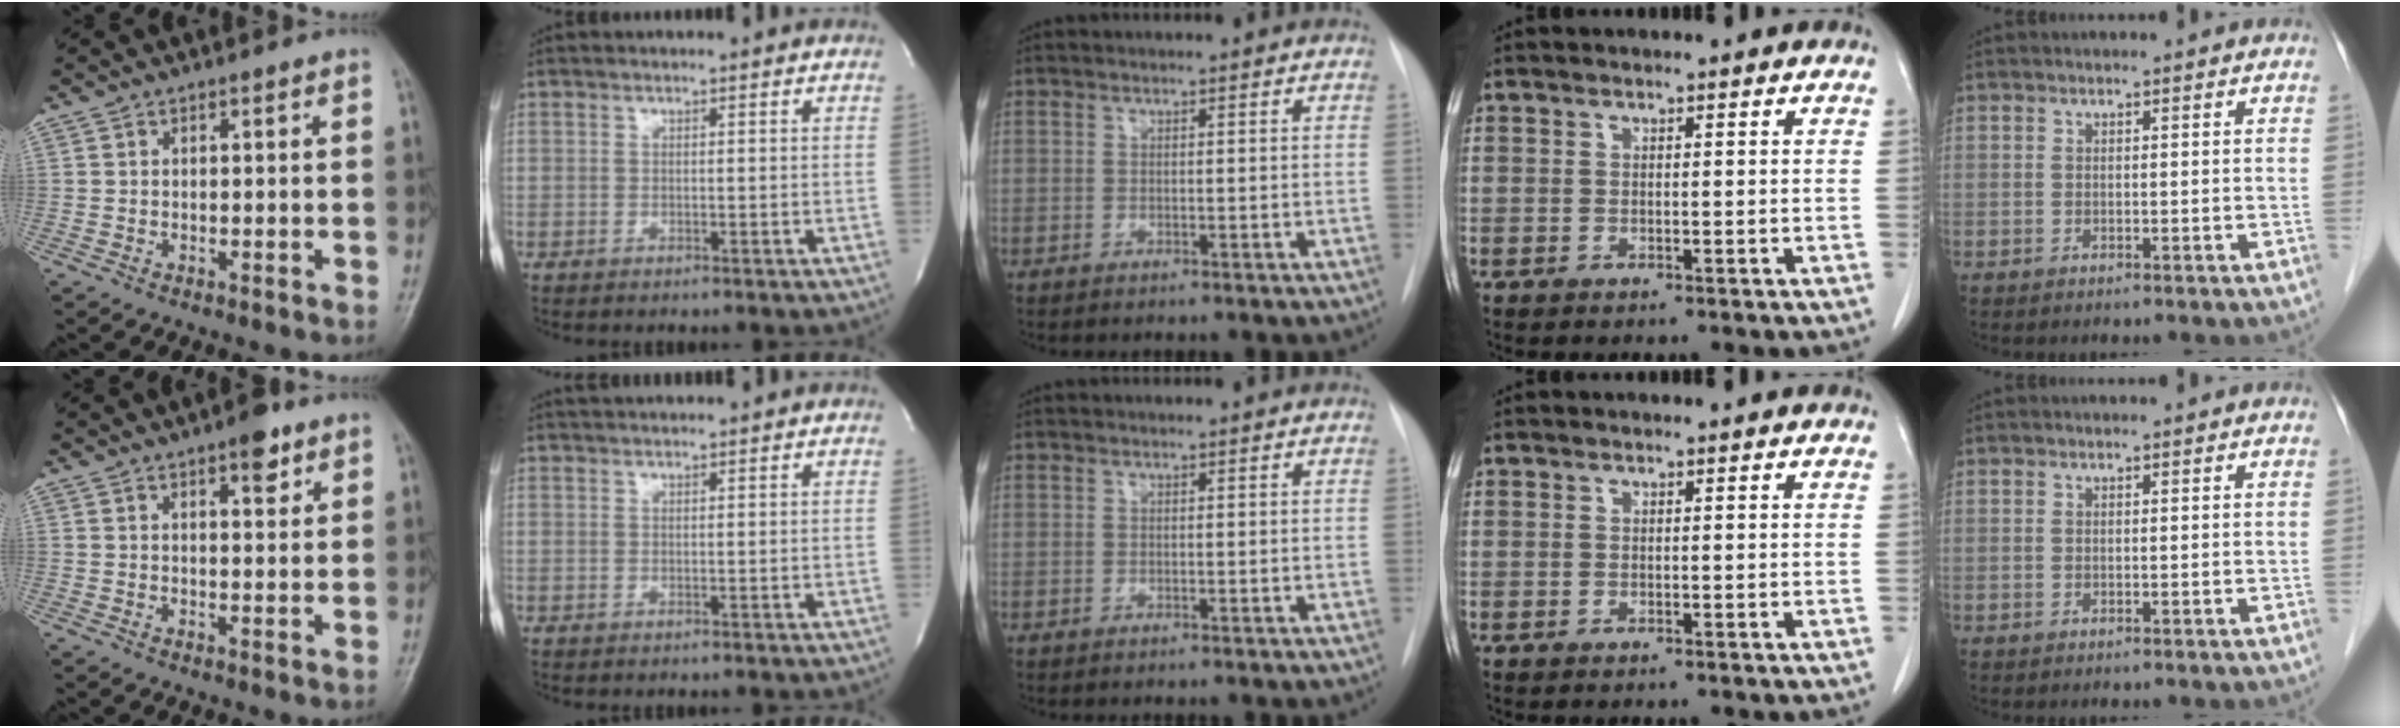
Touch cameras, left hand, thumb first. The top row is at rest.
{"thumb": {"total": 4.7, "force": [2.9, 1.7, 3.3], "torque": [-0.033, -0.014, 0.038]}, "index": {"total": 3.1, "force": [2.9, 0.0, 1.1], "torque": [-0.014, 0.025, 0.043]}}